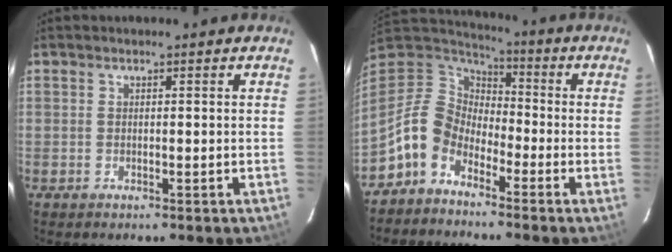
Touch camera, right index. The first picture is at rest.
{"total": 10.6, "force": [-6.8, 6.9, 4.2], "torque": [-0.096, 0.024, -0.145]}